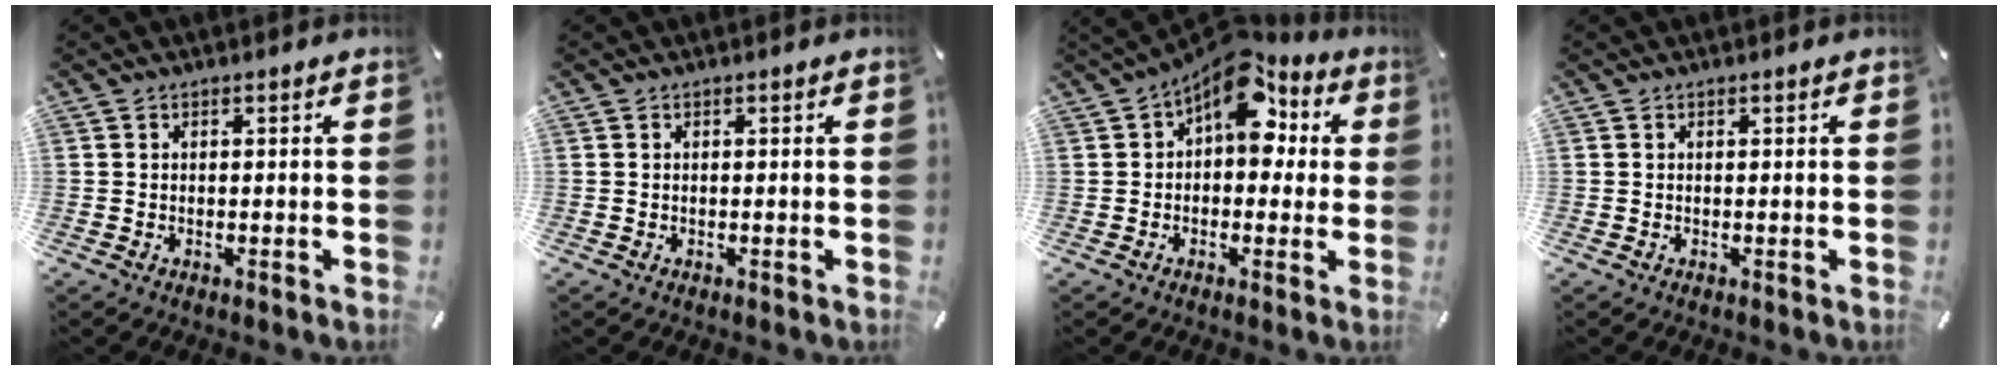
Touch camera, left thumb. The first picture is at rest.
{"total": 0.0}
{"total": 14.0, "force": [6.6, 8.5, 8.9], "torque": [-0.124, -0.043, 0.116]}
{"total": 0.0}